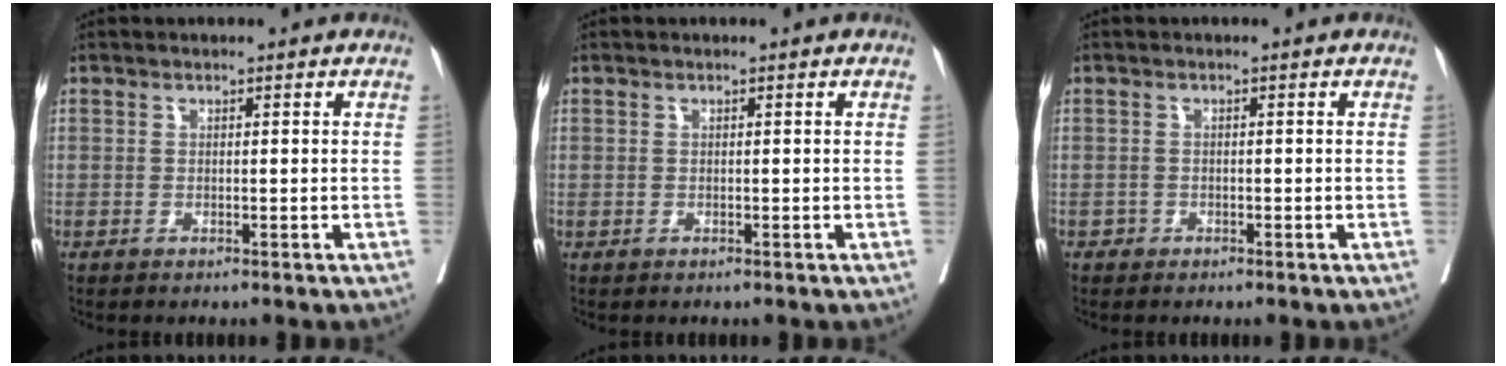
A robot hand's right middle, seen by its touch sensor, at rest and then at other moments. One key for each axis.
{"total": 0.0}
{"total": 0.6, "fx": -0.4, "fy": 0.5, "fz": 0.0, "tx": -0.001, "ty": 0.003, "tz": -0.008}